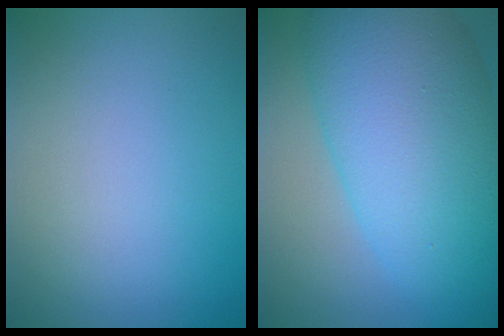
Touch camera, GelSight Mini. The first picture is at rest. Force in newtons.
{"total": 12.9, "press": 12.9, "slide": 0.2}